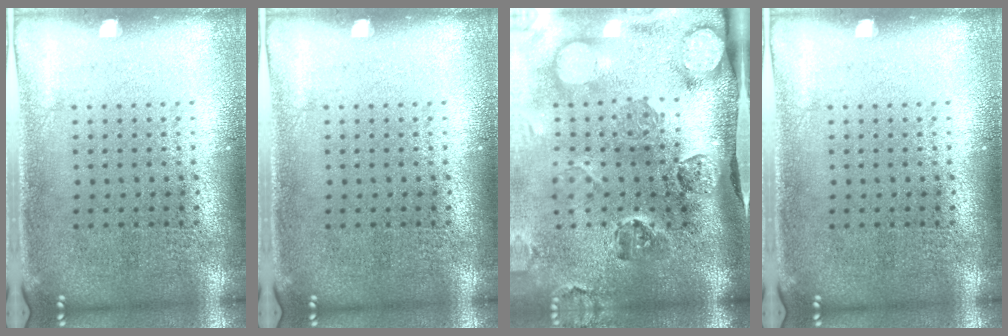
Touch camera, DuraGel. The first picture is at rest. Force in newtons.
{"total": 0.0}
{"total": 4.3, "press": 3.1, "slide": 2.9}
{"total": 0.0}